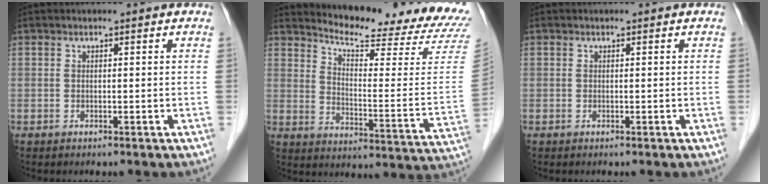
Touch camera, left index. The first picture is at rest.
{"total": 20.5, "force": [19.7, 0.5, 5.9], "torque": [-0.095, -0.123, 0.239]}
{"total": 0.0}